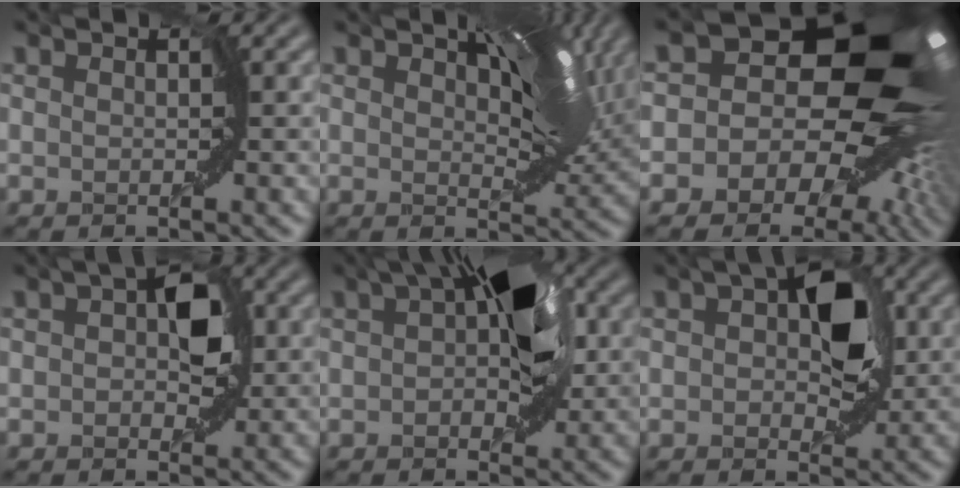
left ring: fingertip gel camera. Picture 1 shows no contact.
{"total": 6.0, "force": [3.1, 2.3, 4.6], "torque": [-0.084, 0.001, 0.050]}
{"total": 19.8, "force": [2.3, 14.7, 13.1], "torque": [-0.171, 0.061, -0.001]}
{"total": 3.1, "force": [0.6, 1.7, 2.5], "torque": [-0.035, 0.004, 0.007]}
{"total": 6.1, "force": [1.6, 2.8, 5.2], "torque": [-0.070, 0.018, 0.020]}
{"total": 4.5, "force": [0.9, 2.5, 3.7], "torque": [-0.049, 0.006, 0.013]}